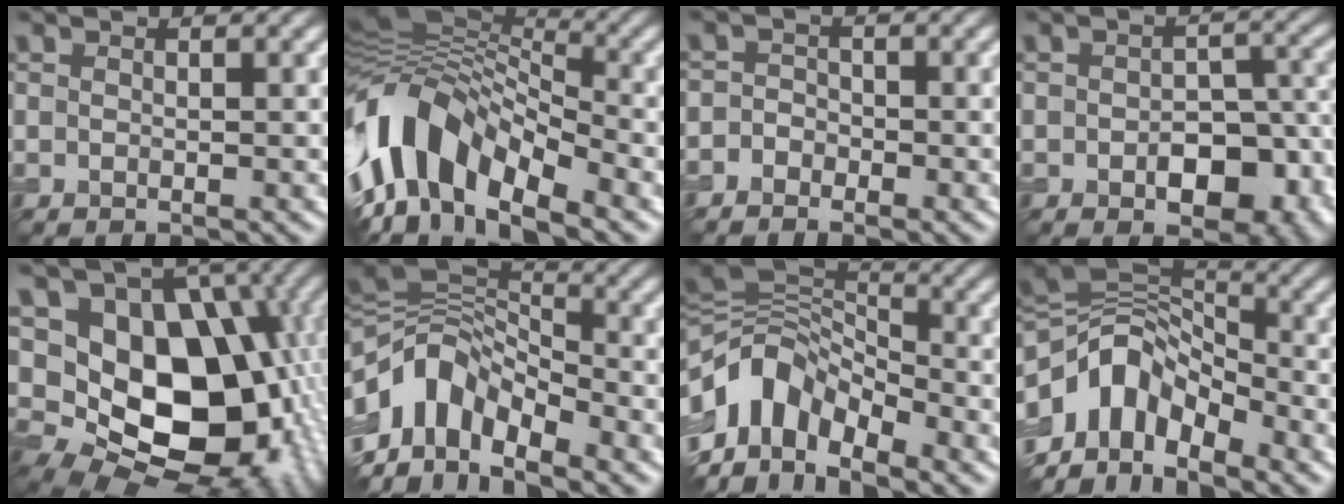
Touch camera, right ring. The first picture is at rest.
{"total": 13.0, "force": [-4.0, 7.4, 9.9], "torque": [-0.185, 0.015, -0.090]}
{"total": 1.7, "force": [-1.2, 1.2, 0.3], "torque": [0.014, 0.005, -0.030]}
{"total": 8.1, "force": [-2.7, 4.7, 6.1], "torque": [-0.078, -0.018, -0.030]}
{"total": 15.1, "force": [0.1, 10.8, 10.6], "torque": [-0.141, -0.012, -0.005]}
{"total": 9.5, "force": [-4.4, 5.8, 6.2], "torque": [-0.110, 0.010, -0.094]}
{"total": 9.7, "force": [-4.6, 5.9, 6.1], "torque": [-0.110, 0.007, -0.098]}
{"total": 8.8, "force": [-4.5, 5.2, 5.5], "torque": [-0.090, 0.012, -0.094]}